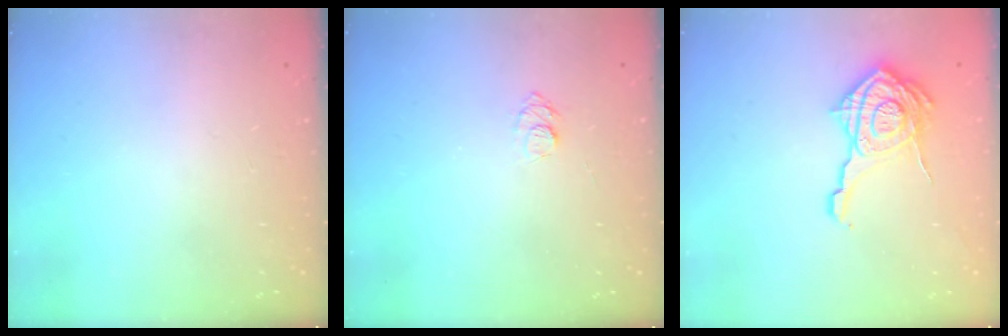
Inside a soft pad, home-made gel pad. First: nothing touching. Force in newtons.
{"total": 5.0, "press": 5.0, "slide": 0.5}
{"total": 17.3, "press": 17.3, "slide": 0.6}